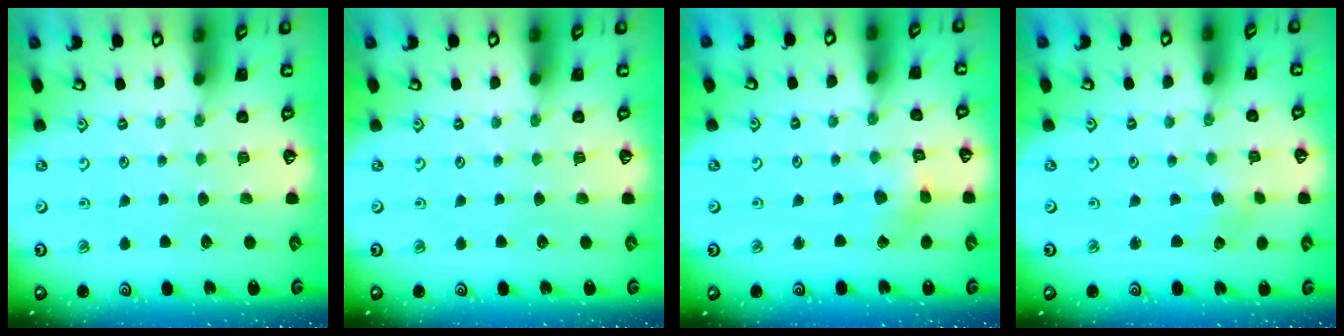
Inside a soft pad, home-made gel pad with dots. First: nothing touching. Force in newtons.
{"total": 0.0}
{"total": 2.9, "press": 2.9, "slide": 0.3}
{"total": 2.6, "press": 2.6, "slide": 0.4}